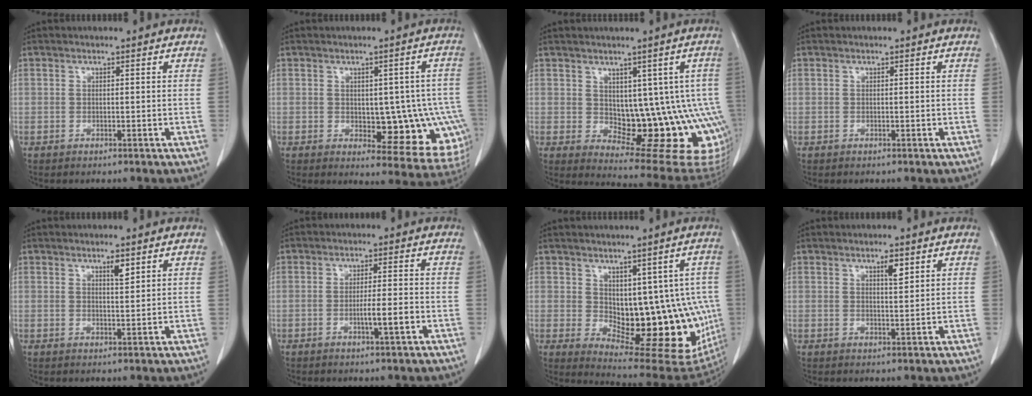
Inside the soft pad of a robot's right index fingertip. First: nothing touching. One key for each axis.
{"total": 11.8, "fx": -1.9, "fy": 5.9, "fz": 10.0, "tx": -0.085, "ty": 0.013, "tz": -0.006}
{"total": 14.7, "fx": -1.1, "fy": 7.1, "fz": 12.8, "tx": -0.111, "ty": 0.012, "tz": 0.008}
{"total": 0.0}
{"total": 2.0, "fx": 1.3, "fy": 0.4, "fz": 1.6, "tx": -0.029, "ty": -0.003, "tz": 0.021}
{"total": 3.8, "fx": -1.3, "fy": -0.1, "fz": 3.6, "tx": -0.059, "ty": -0.001, "tz": -0.019}
{"total": 14.9, "fx": -0.1, "fy": 7.7, "fz": 12.8, "tx": -0.150, "ty": 0.001, "tz": 0.022}
{"total": 2.3, "fx": 1.3, "fy": 0.4, "fz": 1.8, "tx": -0.032, "ty": -0.004, "tz": 0.021}